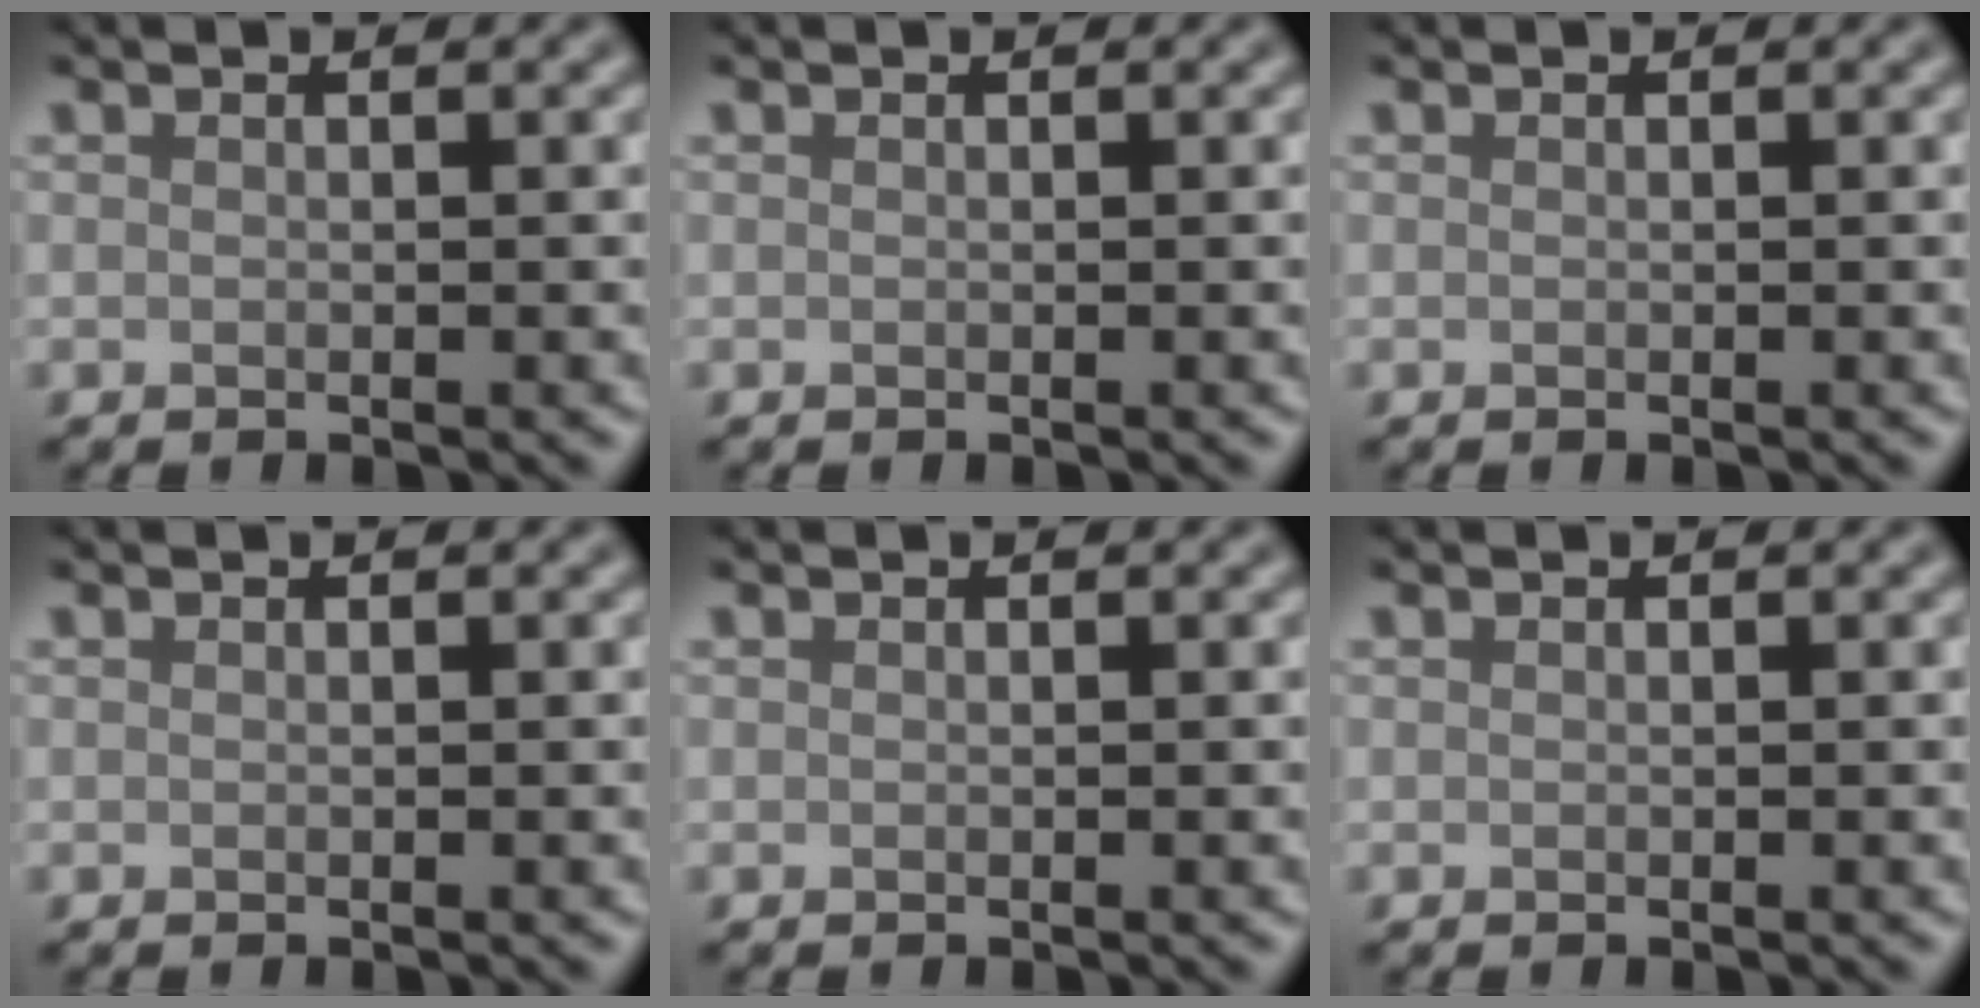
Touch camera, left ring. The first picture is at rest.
{"total": 0.0}
{"total": 0.0}
{"total": 0.0}
{"total": 0.0}
{"total": 0.0}